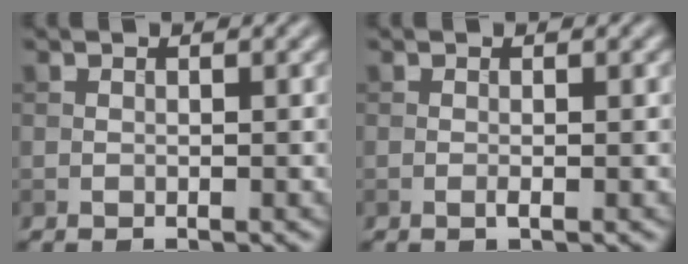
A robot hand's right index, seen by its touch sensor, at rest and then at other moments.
{"total": 0.6, "force": [-0.2, 0.1, 0.6], "torque": [-0.013, -0.003, -0.005]}